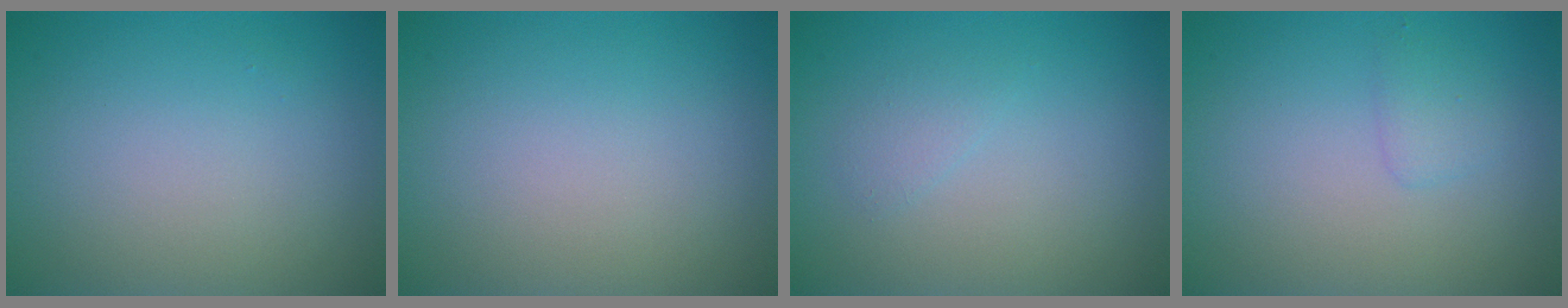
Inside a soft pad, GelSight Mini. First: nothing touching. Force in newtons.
{"total": 0.0}
{"total": 0.9, "press": 0.9, "slide": 0.1}
{"total": 1.1, "press": 1.1, "slide": 0.1}